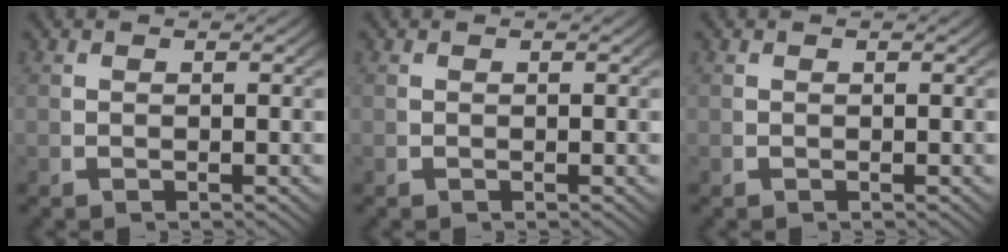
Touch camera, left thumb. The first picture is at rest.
{"total": 0.0}
{"total": 0.0}